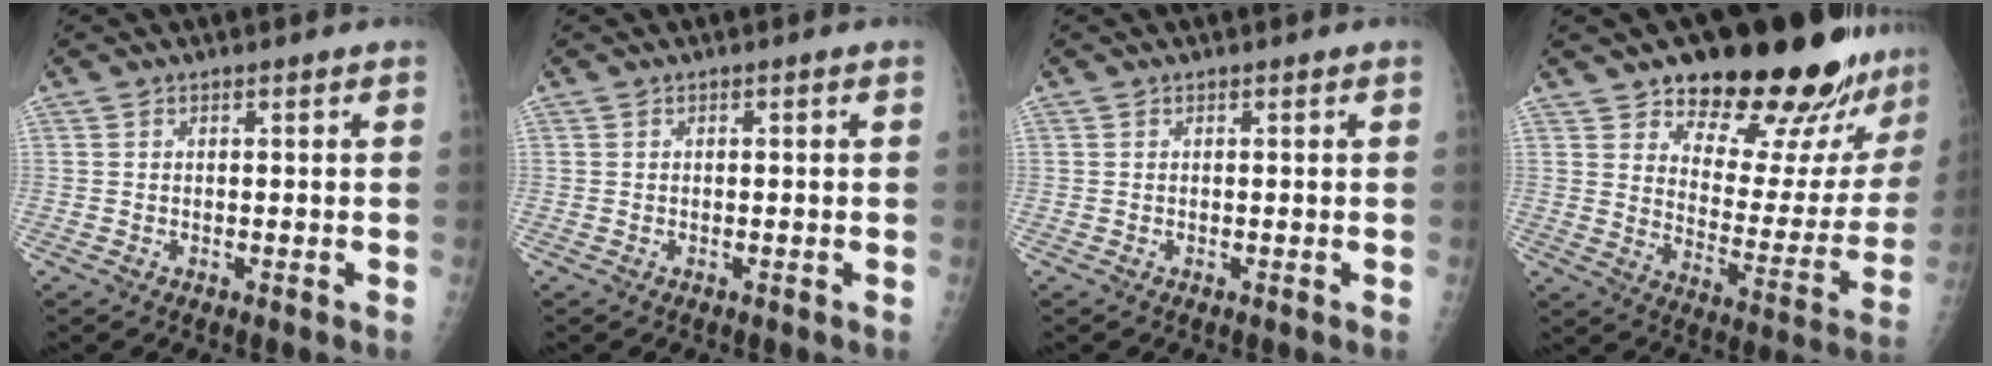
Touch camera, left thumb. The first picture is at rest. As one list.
[{"total": 0.0}, {"total": 0.0}, {"total": 24.7, "force": [19.0, 8.5, 13.3], "torque": [-0.138, -0.118, 0.256]}]